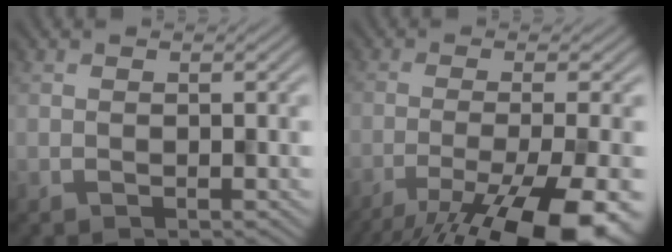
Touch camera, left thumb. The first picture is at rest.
{"total": 14.7, "force": [-9.9, 3.5, 10.3], "torque": [-0.159, -0.027, -0.138]}